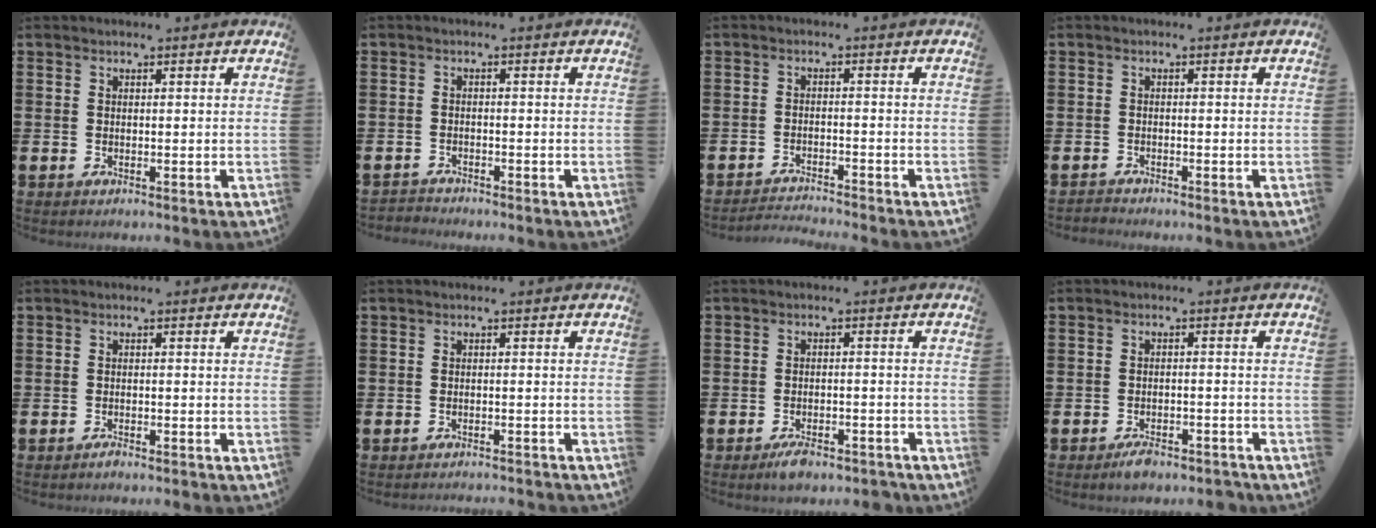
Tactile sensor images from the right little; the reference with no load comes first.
{"total": 1.2, "force": [-1.1, 0.1, -0.2], "torque": [0.000, 0.004, -0.025]}
{"total": 2.1, "force": [-2.1, -0.2, 0.0], "torque": [-0.004, 0.003, -0.045]}
{"total": 0.8, "force": [-0.8, 0.0, -0.1], "torque": [-0.001, 0.000, -0.017]}
{"total": 0.8, "force": [-0.7, 0.1, 0.3], "torque": [-0.007, -0.003, -0.014]}
{"total": 0.9, "force": [-0.9, -0.2, 0.0], "torque": [0.000, 0.001, -0.019]}
{"total": 2.3, "force": [-1.8, 0.8, 1.3], "torque": [-0.024, 0.006, -0.035]}
{"total": 2.0, "force": [-1.7, 0.6, 1.0], "torque": [-0.020, 0.006, -0.035]}